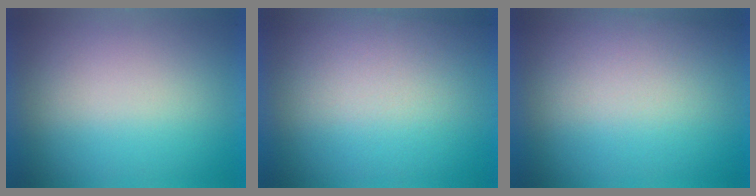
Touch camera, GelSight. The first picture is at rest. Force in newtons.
{"total": 3.0}
{"total": 2.2}